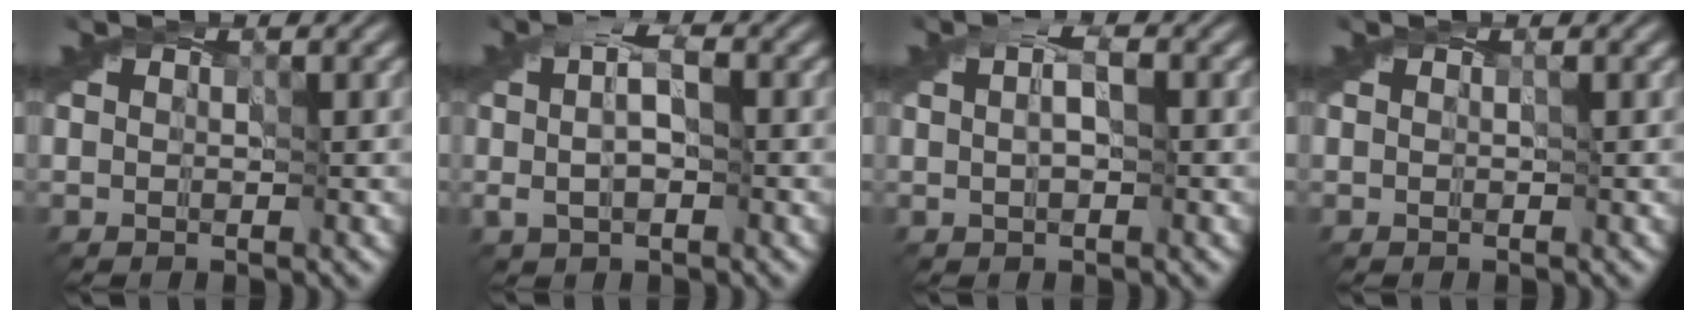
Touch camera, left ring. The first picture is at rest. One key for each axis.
{"total": 2.9, "fx": -0.2, "fy": 1.4, "fz": 2.6, "tx": -0.058, "ty": 0.005, "tz": -0.007}
{"total": 1.7, "fx": 0.1, "fy": 0.6, "fz": 1.6, "tx": -0.027, "ty": 0.004, "tz": 0.001}
{"total": 0.0}